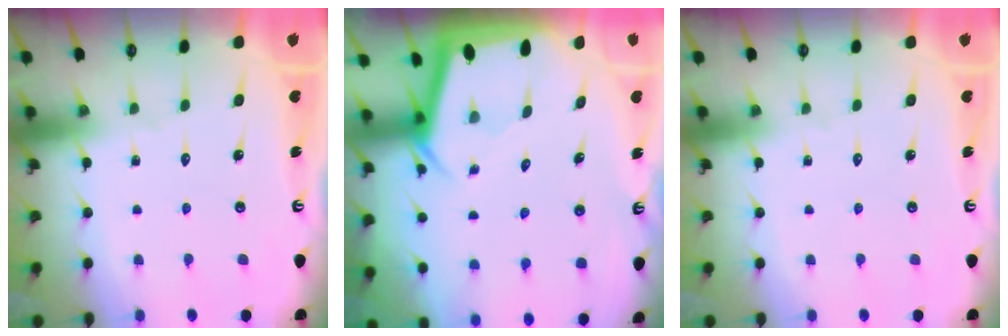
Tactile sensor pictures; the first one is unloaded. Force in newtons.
{"total": 2.7, "press": 2.7, "slide": 0.2}
{"total": 0.0}